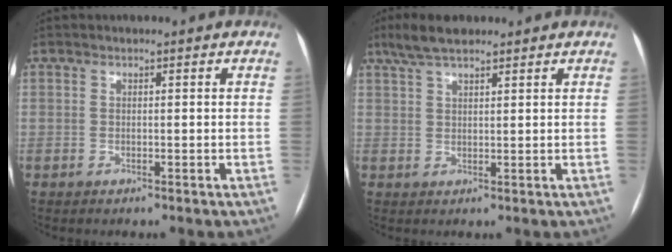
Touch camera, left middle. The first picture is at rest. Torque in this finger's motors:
{"motor_torque": [0.39, -0.40, 0.05, 0.01]}